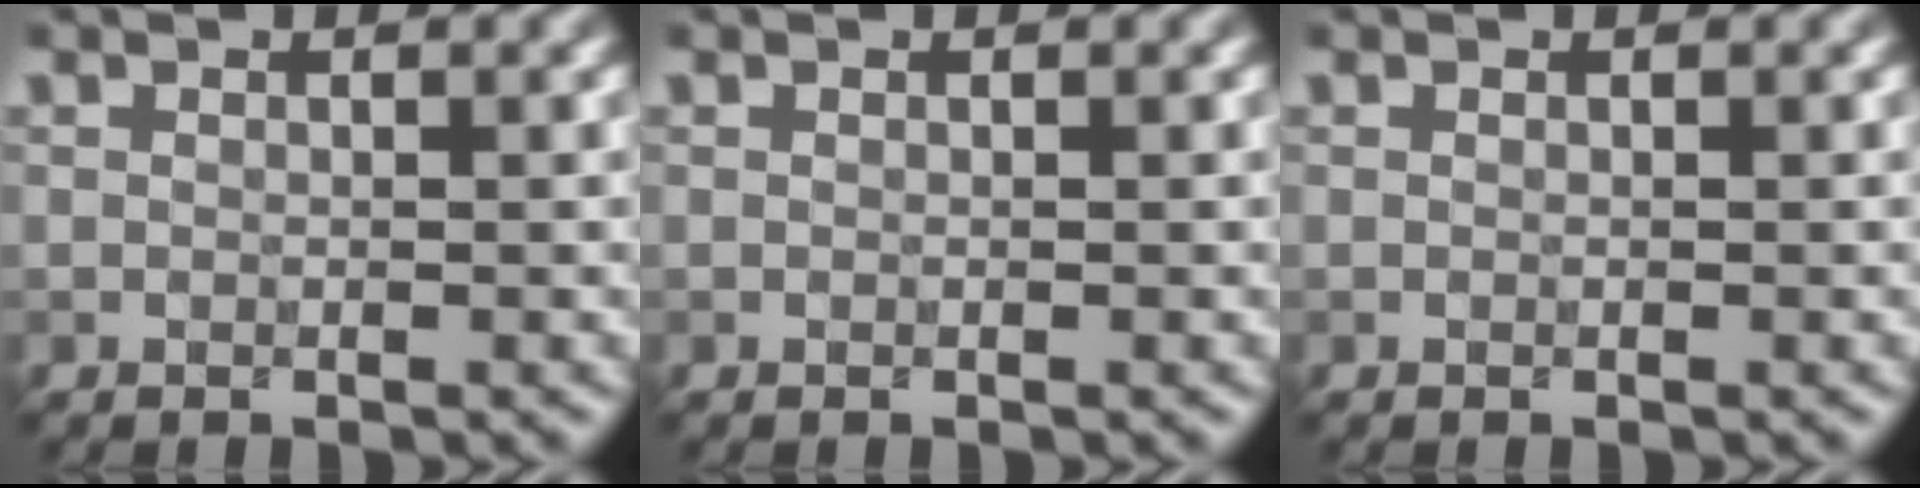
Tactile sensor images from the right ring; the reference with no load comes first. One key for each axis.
{"total": 0.0}
{"total": 0.0}